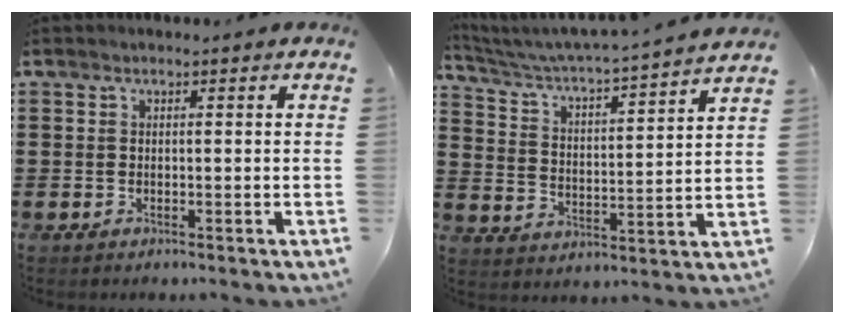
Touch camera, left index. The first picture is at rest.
{"total": 3.3, "force": [3.1, -0.3, 1.3], "torque": [-0.044, -0.036, 0.040]}